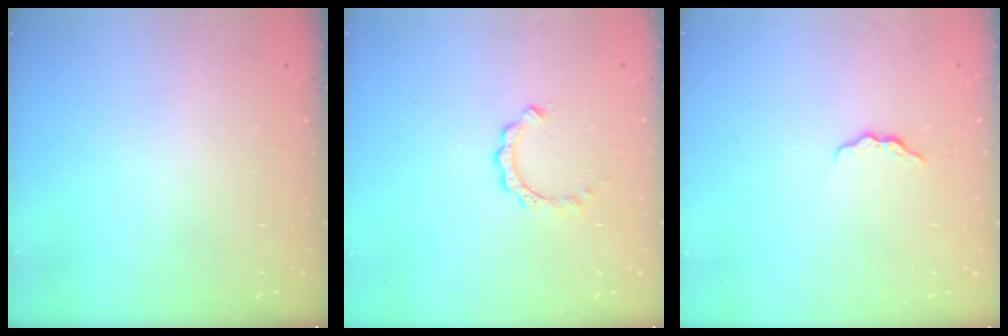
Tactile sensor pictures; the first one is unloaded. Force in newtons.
{"total": 5.8, "press": 5.8, "slide": 0.5}
{"total": 3.2, "press": 3.2, "slide": 0.5}